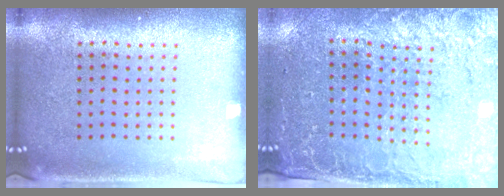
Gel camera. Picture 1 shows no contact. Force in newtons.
{"total": 3.0, "press": 2.8, "slide": 1.1}